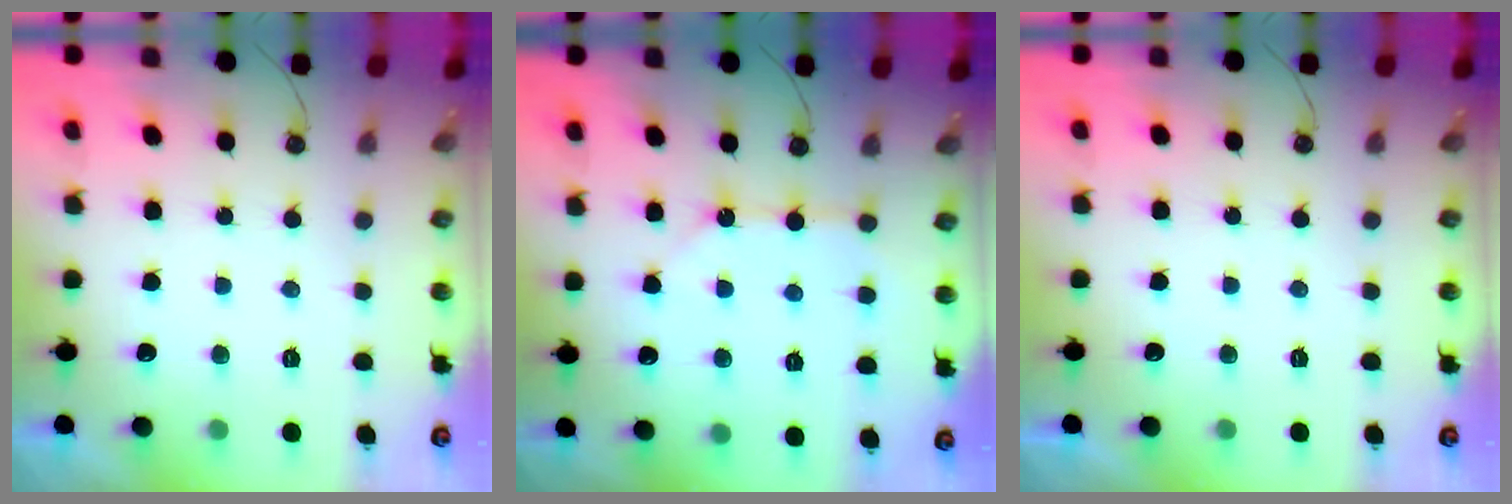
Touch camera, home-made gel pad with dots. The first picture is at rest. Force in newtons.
{"total": 9.0, "press": 9.0, "slide": 0.9}
{"total": 0.6, "press": 0.5, "slide": 0.2}